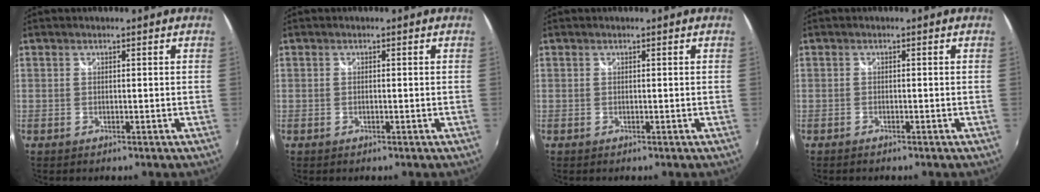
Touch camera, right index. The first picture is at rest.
{"total": 0.0}
{"total": 0.0}
{"total": 0.9, "force": [-0.8, 0.3, 0.3], "torque": [-0.009, -0.003, -0.016]}